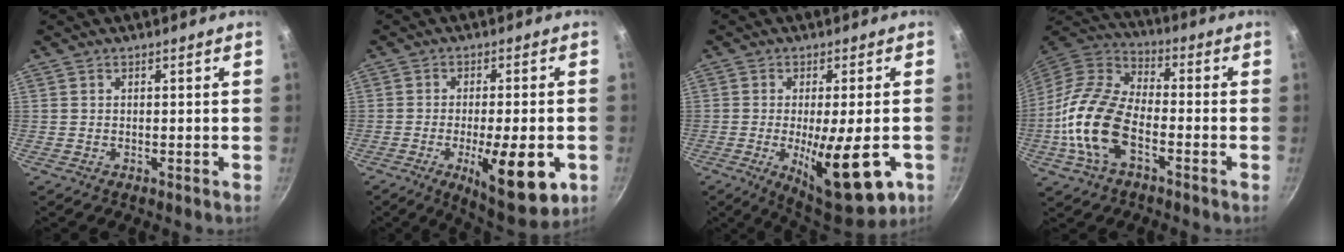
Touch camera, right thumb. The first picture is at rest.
{"total": 14.8, "force": [-4.8, 4.4, 13.3], "torque": [-0.180, 0.006, -0.064]}
{"total": 16.4, "force": [-5.0, 4.7, 14.9], "torque": [-0.199, -0.008, -0.064]}
{"total": 16.8, "force": [-5.1, 9.1, 13.1], "torque": [-0.247, 0.038, -0.115]}